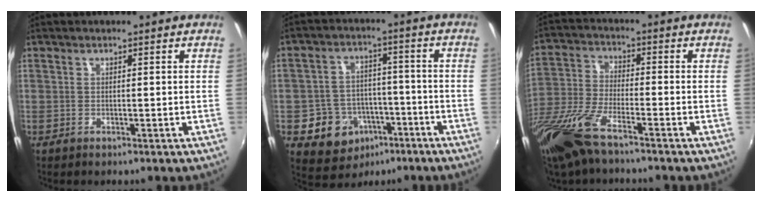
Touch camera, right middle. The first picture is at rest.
{"total": 10.7, "force": [-5.2, 8.7, 3.4], "torque": [-0.085, 0.022, -0.061]}
{"total": 15.2, "force": [-10.7, 4.0, 10.0], "torque": [-0.224, -0.039, -0.216]}